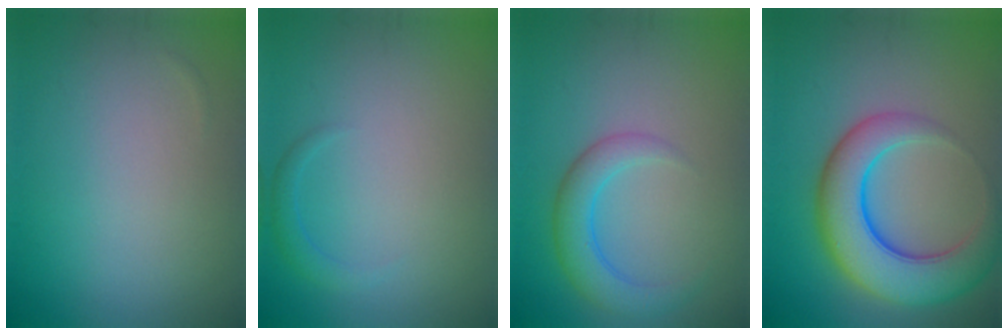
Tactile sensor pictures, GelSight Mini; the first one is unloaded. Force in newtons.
{"total": 1.2, "press": 1.2, "slide": 0.1}
{"total": 3.7, "press": 3.7, "slide": 0.2}
{"total": 8.8, "press": 8.8, "slide": 0.4}